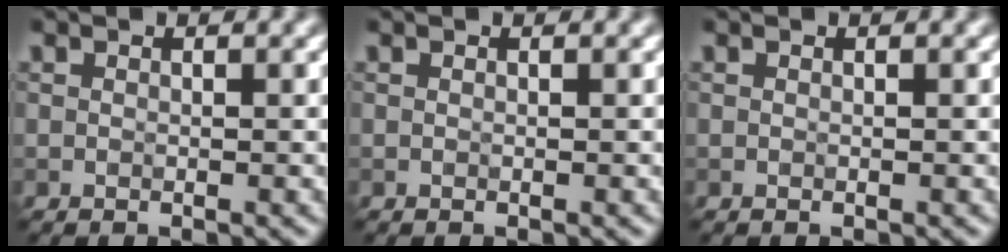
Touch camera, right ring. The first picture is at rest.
{"total": 0.0}
{"total": 0.0}